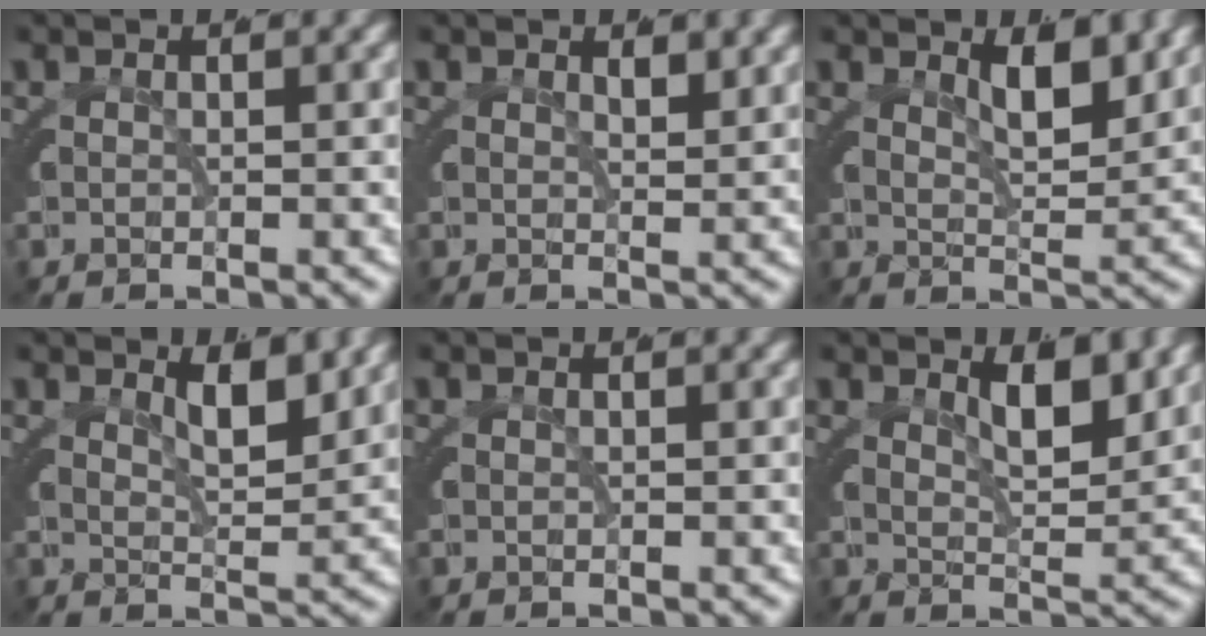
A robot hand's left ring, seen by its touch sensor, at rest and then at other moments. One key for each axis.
{"total": 0.8, "fx": 0.6, "fy": -0.6, "fz": 0.2, "tx": 0.004, "ty": -0.005, "tz": 0.013}
{"total": 2.8, "fx": 1.9, "fy": 0.7, "fz": 1.9, "tx": -0.027, "ty": -0.004, "tz": 0.032}
{"total": 2.1, "fx": 1.6, "fy": 0.3, "fz": 1.4, "tx": -0.018, "ty": -0.004, "tz": 0.027}
{"total": 0.0}
{"total": 3.0, "fx": 1.9, "fy": 0.8, "fz": 2.2, "tx": -0.031, "ty": -0.004, "tz": 0.031}